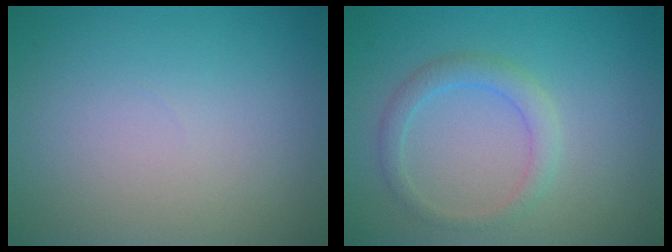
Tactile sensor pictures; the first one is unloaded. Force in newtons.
{"total": 2.1, "press": 2.1, "slide": 0.1}